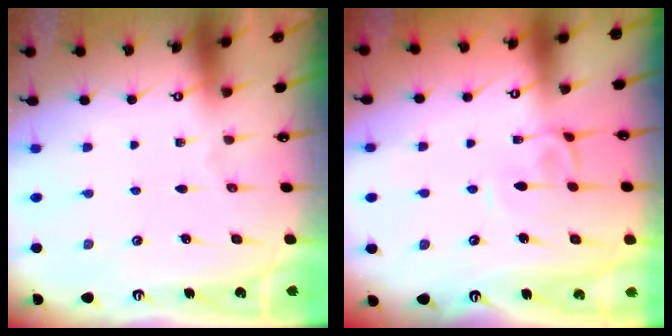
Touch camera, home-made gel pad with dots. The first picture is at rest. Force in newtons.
{"total": 2.7, "press": 2.7, "slide": 0.5}